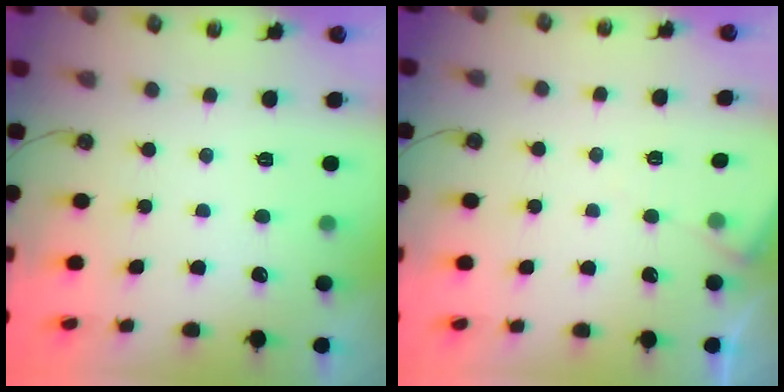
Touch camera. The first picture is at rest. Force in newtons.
{"total": 4.0, "press": 3.9, "slide": 0.6}